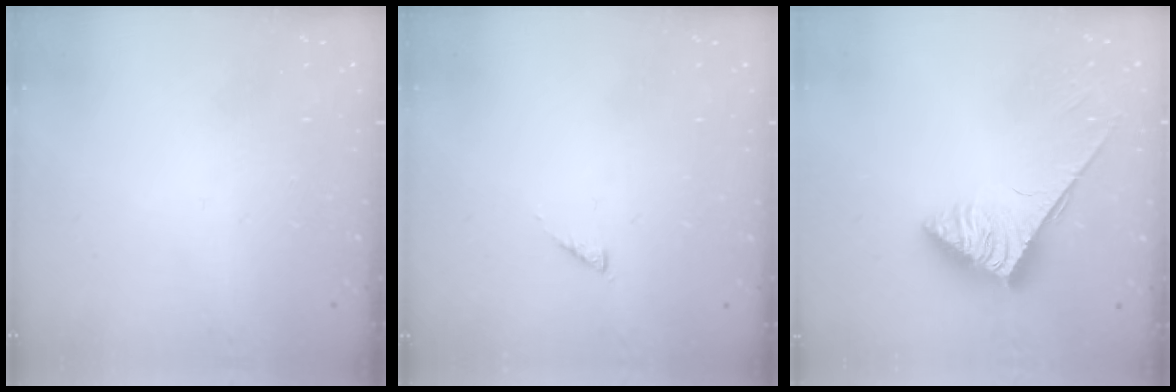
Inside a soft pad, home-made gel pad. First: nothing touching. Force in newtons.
{"total": 1.6, "press": 1.5, "slide": 0.3}
{"total": 3.6, "press": 3.6, "slide": 0.6}